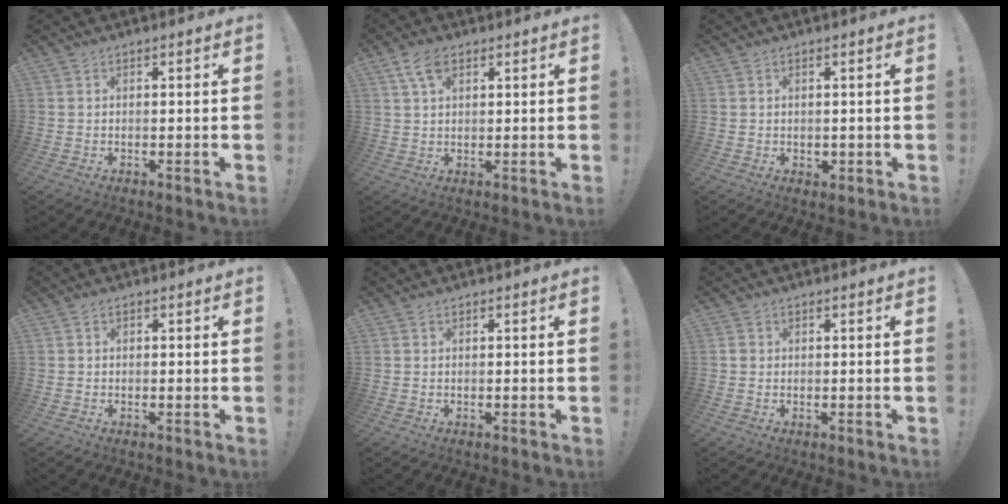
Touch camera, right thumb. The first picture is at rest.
{"total": 6.2, "force": [3.2, 3.4, 4.2], "torque": [-0.073, -0.004, 0.059]}
{"total": 1.0, "force": [0.3, 0.9, 0.2], "torque": [-0.004, 0.002, 0.005]}
{"total": 0.9, "force": [-0.3, 0.7, 0.4], "torque": [-0.014, 0.006, -0.004]}
{"total": 0.0}
{"total": 0.9, "force": [0.3, 0.8, 0.2], "torque": [-0.003, 0.003, 0.006]}